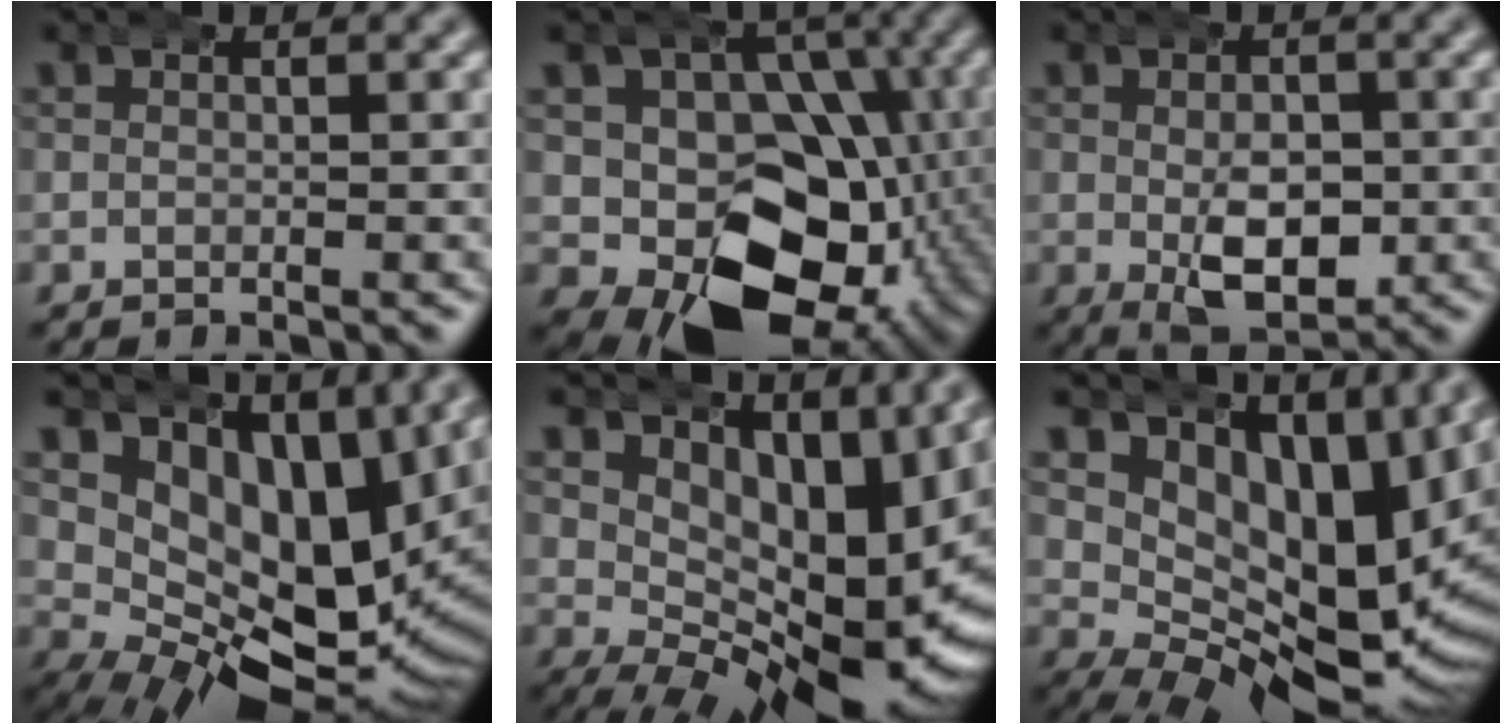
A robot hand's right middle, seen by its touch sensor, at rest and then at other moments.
{"total": 17.1, "force": [-1.3, 13.2, 10.8], "torque": [-0.204, -0.073, 0.003]}
{"total": 5.6, "force": [0.4, 3.2, 4.5], "torque": [-0.069, -0.015, 0.015]}
{"total": 14.8, "force": [3.6, 9.3, 10.9], "torque": [-0.176, -0.021, 0.063]}
{"total": 12.0, "force": [2.1, 5.8, 10.3], "torque": [-0.137, -0.028, 0.055]}
{"total": 14.4, "force": [3.4, 8.4, 11.2], "torque": [-0.171, -0.018, 0.063]}